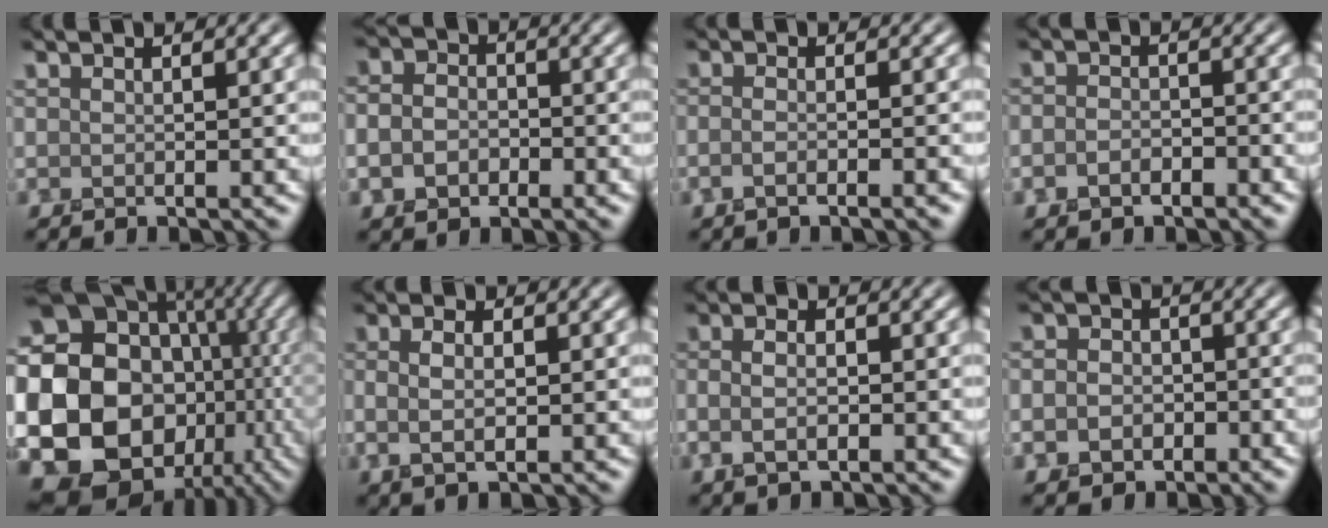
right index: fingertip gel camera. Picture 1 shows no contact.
{"total": 4.2, "force": [-0.9, 3.3, 2.4], "torque": [-0.023, -0.001, -0.028]}
{"total": 3.4, "force": [-1.4, 1.2, 2.9], "torque": [-0.026, -0.001, -0.031]}
{"total": 2.0, "force": [-1.0, 1.3, 1.2], "torque": [-0.022, 0.001, -0.023]}
{"total": 24.0, "force": [-4.1, 20.4, 11.9], "torque": [-0.227, -0.019, -0.093]}
{"total": 2.5, "force": [0.3, 0.9, 2.3], "torque": [-0.045, 0.000, 0.002]}
{"total": 2.4, "force": [-0.2, 1.1, 2.1], "torque": [-0.043, -0.003, -0.006]}
{"total": 3.7, "force": [-1.0, 3.1, 1.8], "torque": [-0.010, -0.006, -0.023]}